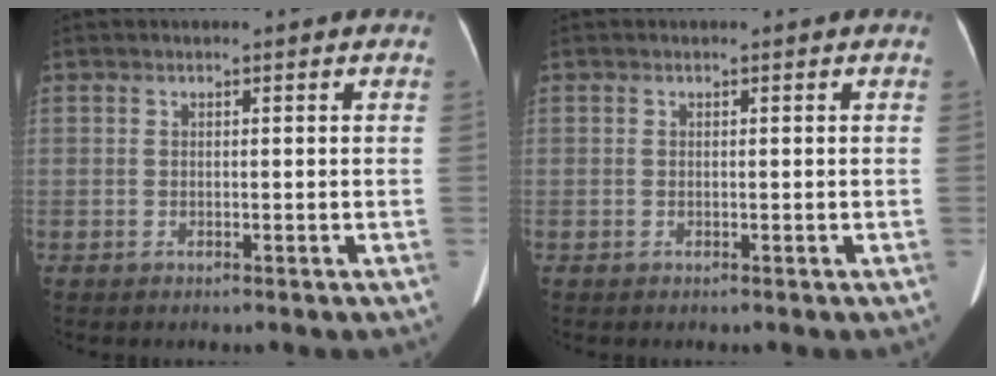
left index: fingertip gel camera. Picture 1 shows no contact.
{"total": 0.0}